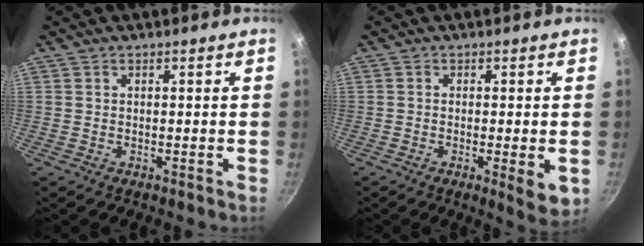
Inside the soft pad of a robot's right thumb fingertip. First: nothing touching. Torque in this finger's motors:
{"motor_torque": [-0.17, 0.32, -0.11, -0.03, 0.01]}